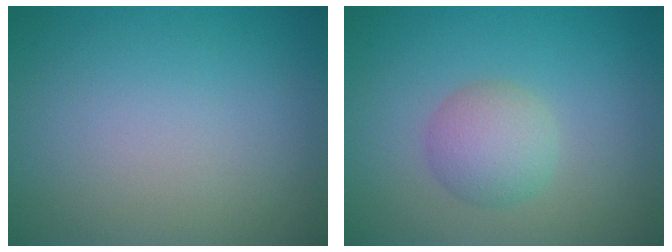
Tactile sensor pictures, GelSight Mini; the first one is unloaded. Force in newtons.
{"total": 3.0, "press": 3.0, "slide": 0.0}